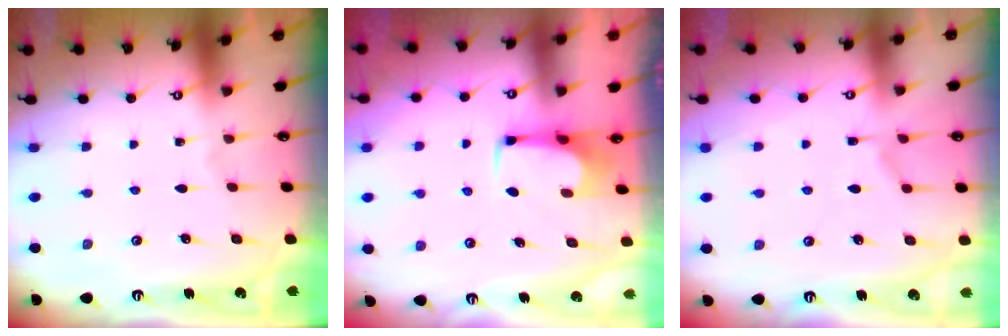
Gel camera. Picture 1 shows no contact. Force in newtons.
{"total": 0.0}
{"total": 1.4, "press": 0.1, "slide": 1.4}